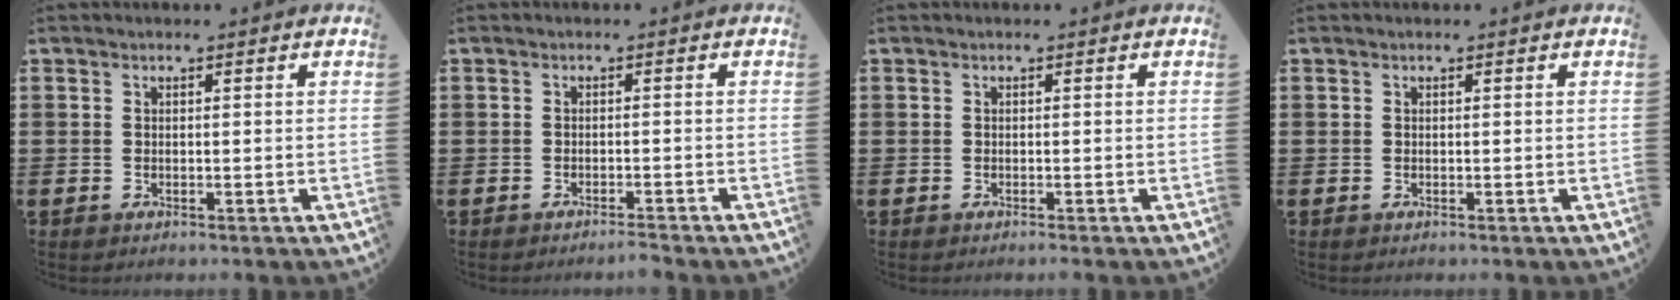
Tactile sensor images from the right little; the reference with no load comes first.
{"total": 1.2, "force": [-1.1, -0.2, 0.3], "torque": [-0.004, 0.000, -0.022]}
{"total": 0.0}
{"total": 0.0}